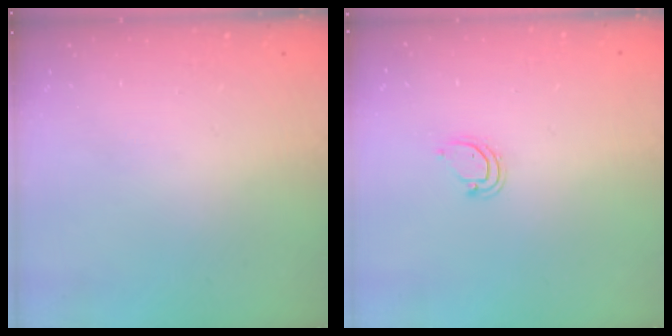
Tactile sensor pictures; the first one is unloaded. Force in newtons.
{"total": 3.6, "press": 3.5, "slide": 0.4}